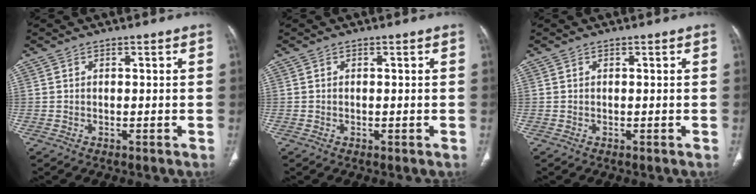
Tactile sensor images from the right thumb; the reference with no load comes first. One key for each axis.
{"total": 0.0}
{"total": 0.0}